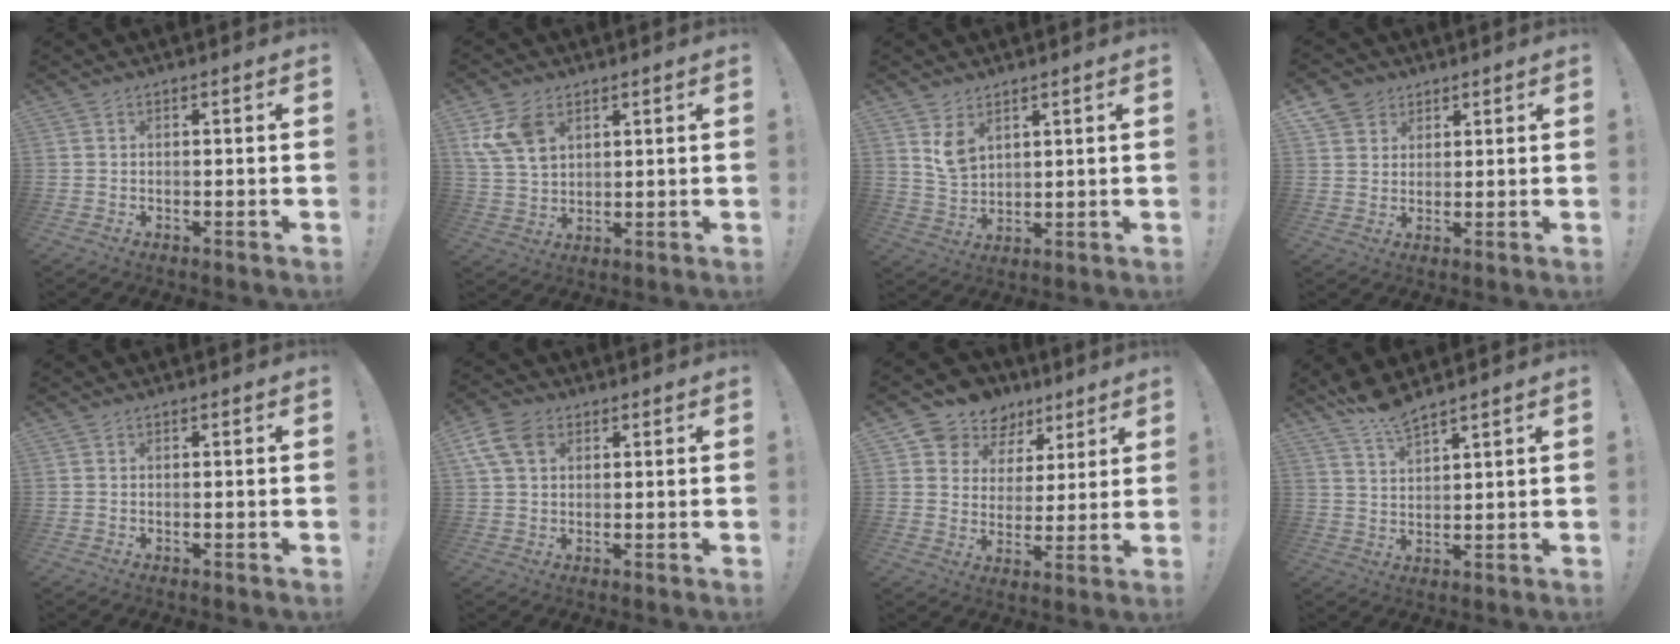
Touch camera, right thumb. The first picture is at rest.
{"total": 9.4, "force": [4.7, 6.2, 5.3], "torque": [-0.109, -0.011, 0.091]}
{"total": 6.2, "force": [3.9, 3.9, 2.9], "torque": [-0.047, -0.022, 0.076]}
{"total": 5.8, "force": [3.6, 4.5, 0.5], "torque": [-0.010, -0.020, 0.071]}
{"total": 0.0}
{"total": 9.3, "force": [3.7, 6.5, 5.6], "torque": [-0.110, -0.001, 0.073]}
{"total": 9.9, "force": [6.3, 7.4, 1.8], "torque": [-0.036, -0.043, 0.122]}
{"total": 6.3, "force": [5.7, 0.7, 2.7], "torque": [-0.060, -0.034, 0.103]}